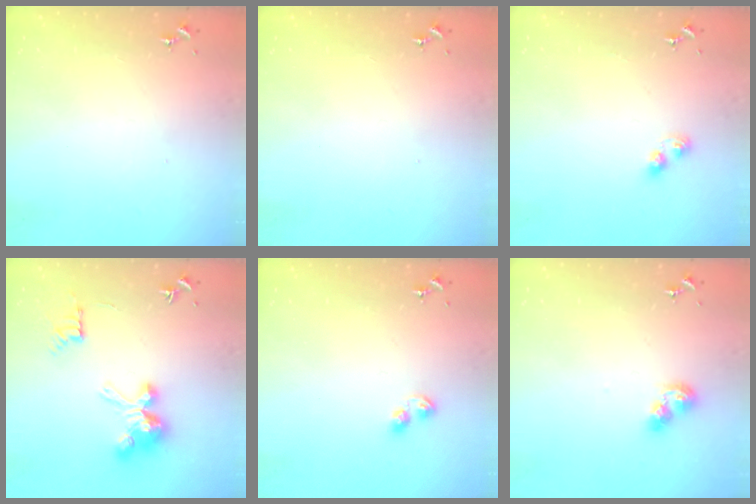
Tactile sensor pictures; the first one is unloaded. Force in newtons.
{"total": 0.0}
{"total": 2.8, "press": 2.8, "slide": 0.5}
{"total": 11.7, "press": 11.7, "slide": 0.7}
{"total": 3.7, "press": 3.7, "slide": 0.4}
{"total": 9.0, "press": 9.0, "slide": 0.9}